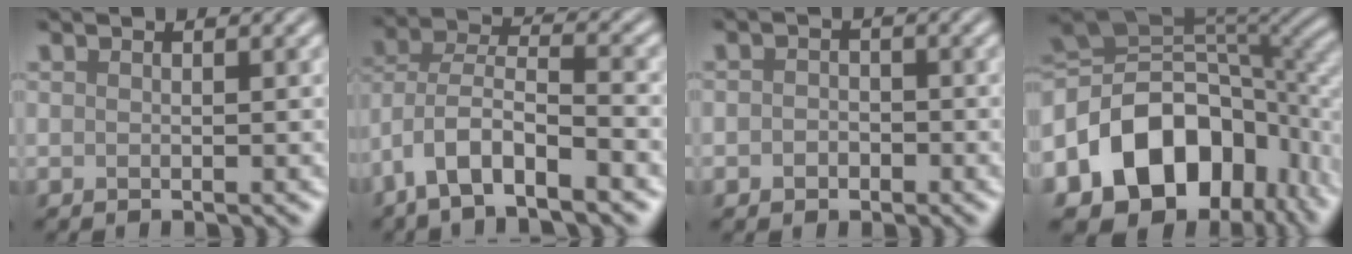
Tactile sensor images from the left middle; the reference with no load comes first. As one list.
[{"total": 7.9, "force": [-4.5, 2.8, 5.8], "torque": [-0.105, 0.007, -0.092]}, {"total": 1.5, "force": [-0.5, 1.3, 0.6], "torque": [-0.007, -0.001, -0.014]}, {"total": 14.7, "force": [-5.5, 10.4, 8.8], "torque": [-0.157, -0.005, -0.093]}]